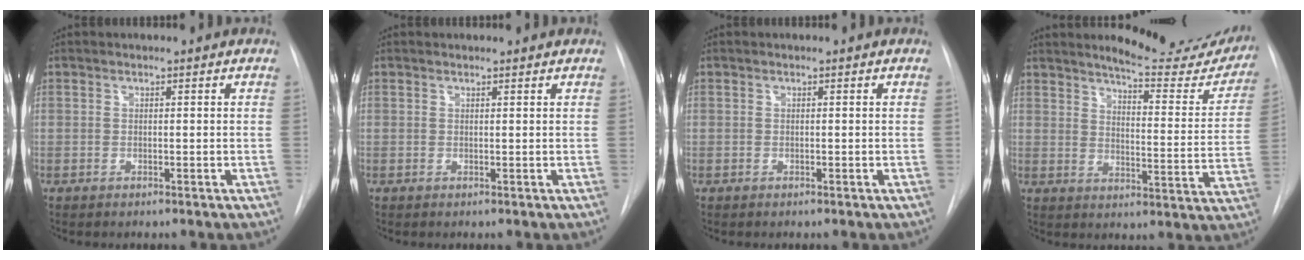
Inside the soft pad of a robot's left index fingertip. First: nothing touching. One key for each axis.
{"total": 1.5, "fx": 1.4, "fy": 0.2, "fz": 0.2, "tx": -0.010, "ty": 0.013, "tz": 0.016}
{"total": 0.0}
{"total": 17.2, "fx": 16.1, "fy": 3.0, "fz": 5.4, "tx": -0.055, "ty": -0.069, "tz": 0.186}